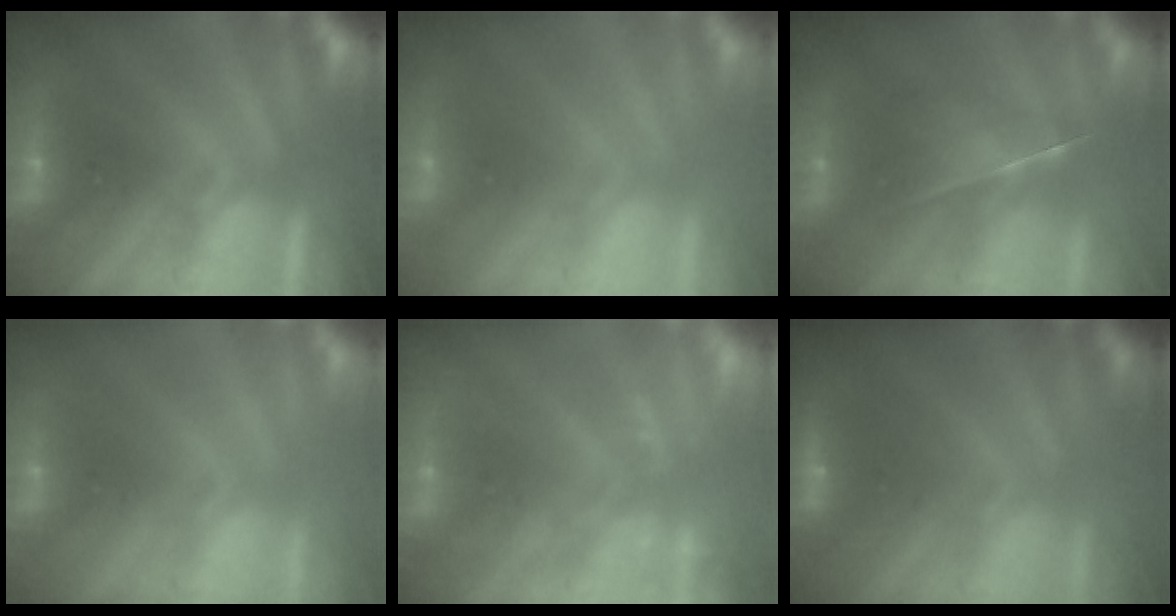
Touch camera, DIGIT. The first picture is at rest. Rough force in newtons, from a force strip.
{"total": 2.4}
{"total": 2.1}
{"total": 2.9}
{"total": 2.3}
{"total": 2.4}